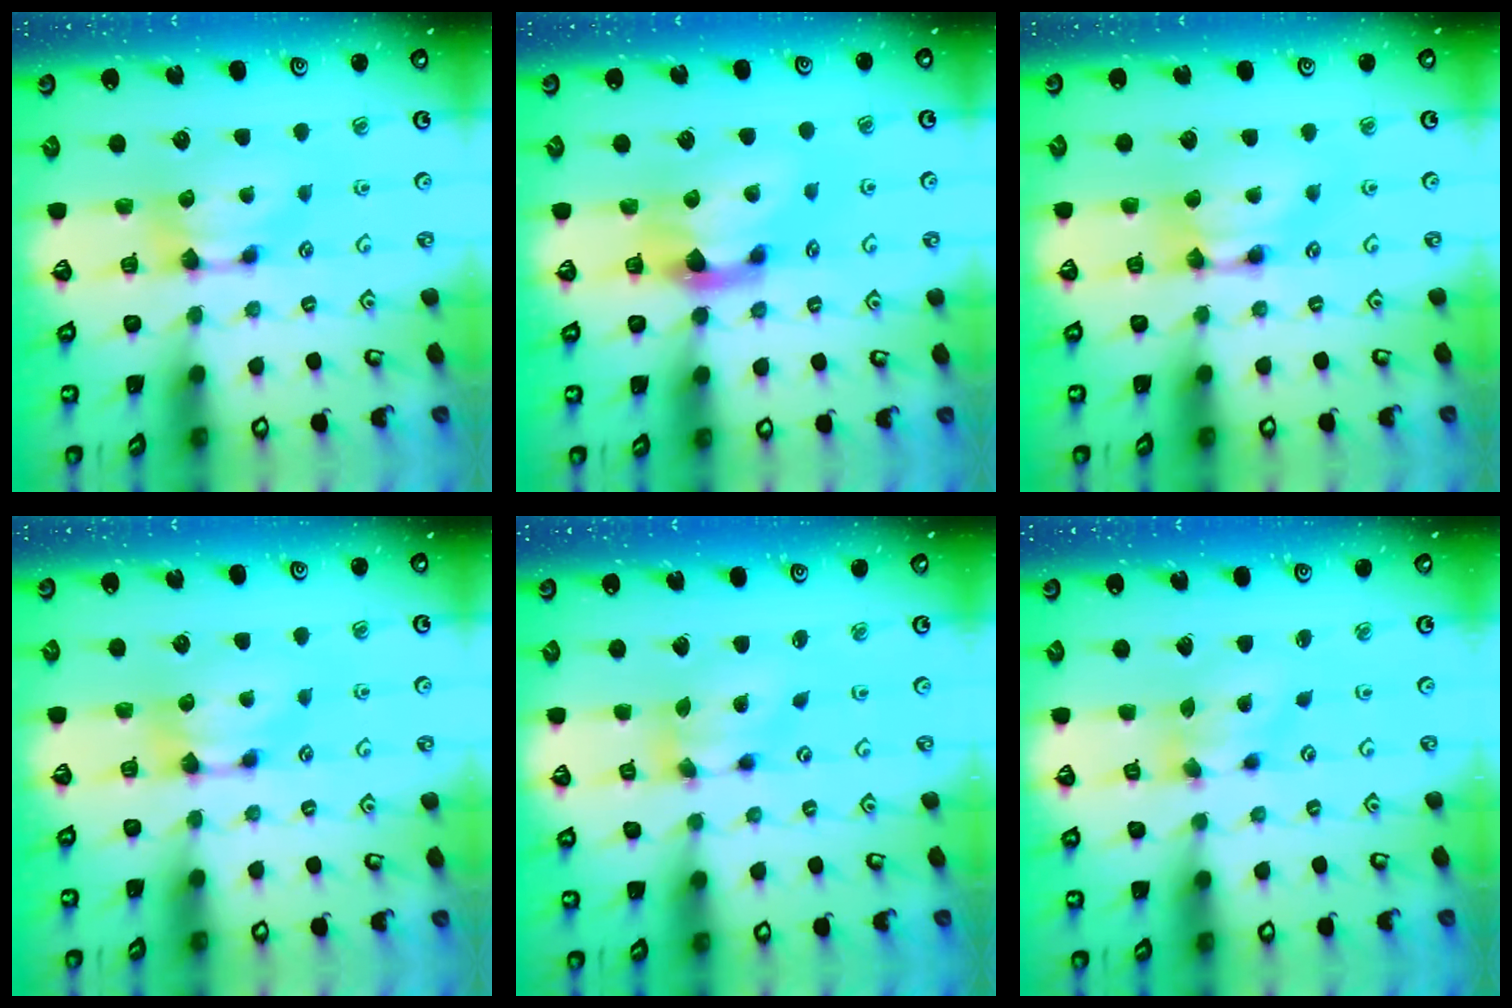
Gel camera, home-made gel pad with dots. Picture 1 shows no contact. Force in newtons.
{"total": 2.9, "press": 2.6, "slide": 1.5}
{"total": 1.9, "press": 1.9, "slide": 0.1}
{"total": 0.0}
{"total": 4.2, "press": 3.9, "slide": 1.7}
{"total": 2.5, "press": 2.1, "slide": 1.5}